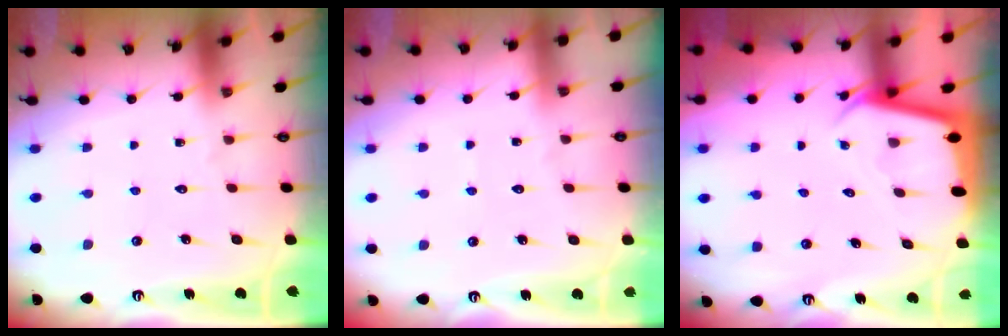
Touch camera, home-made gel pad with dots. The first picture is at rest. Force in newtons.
{"total": 2.0, "press": 2.0, "slide": 0.3}
{"total": 2.4, "press": 2.4, "slide": 0.1}